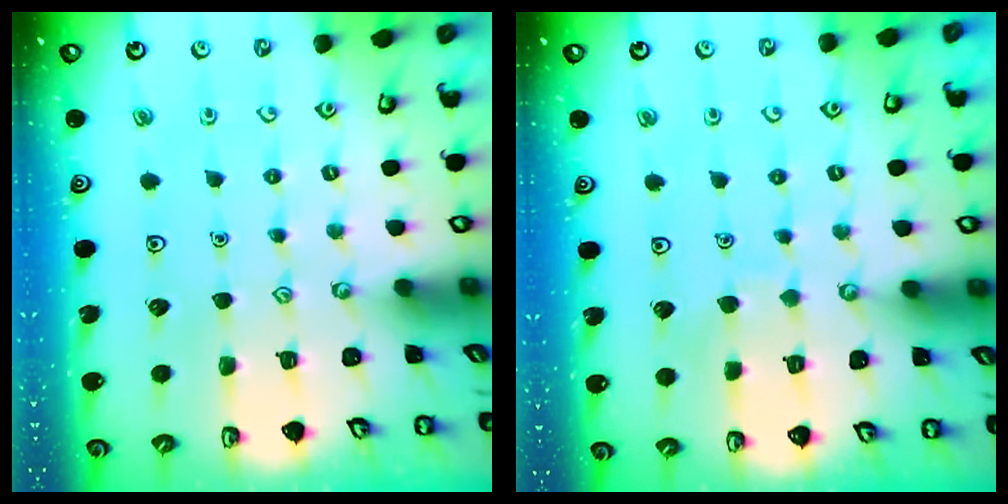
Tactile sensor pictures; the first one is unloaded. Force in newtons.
{"total": 3.1, "press": 3.1, "slide": 0.2}